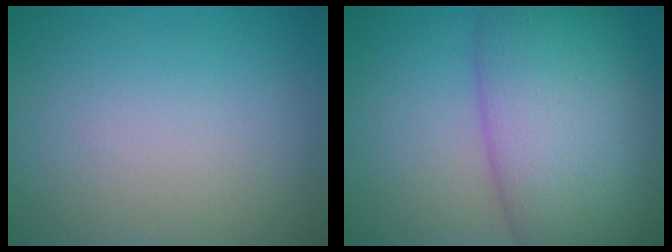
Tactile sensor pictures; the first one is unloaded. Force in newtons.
{"total": 12.6, "press": 12.6, "slide": 0.4}